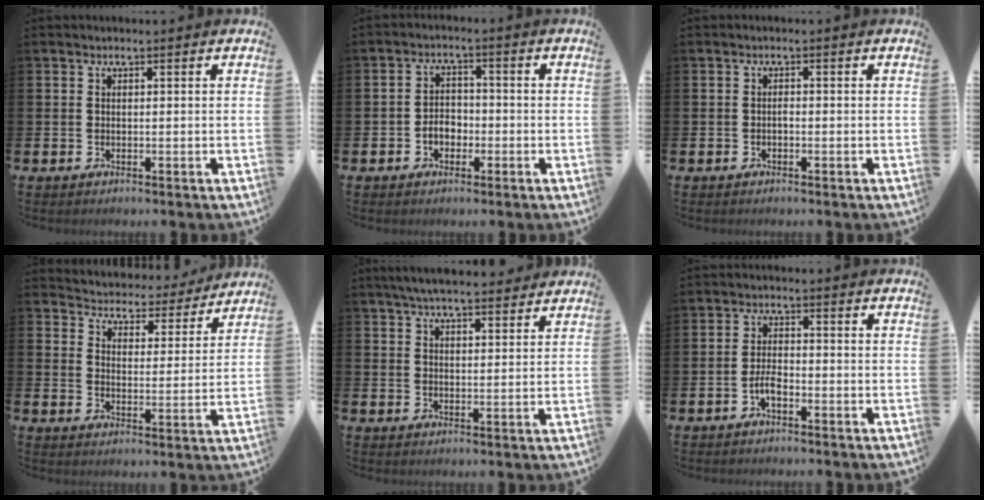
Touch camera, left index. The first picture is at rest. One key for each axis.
{"total": 3.1, "fx": -1.2, "fy": 2.3, "fz": 1.5, "tx": -0.027, "ty": 0.004, "tz": -0.028}
{"total": 0.6, "fx": -0.4, "fy": 0.3, "fz": 0.4, "tx": -0.003, "ty": -0.004, "tz": -0.008}
{"total": 4.1, "fx": 3.9, "fy": 1.2, "fz": -0.2, "tx": -0.019, "ty": -0.040, "tz": 0.061}
{"total": 4.9, "fx": 4.5, "fy": 0.7, "fz": 1.5, "tx": -0.039, "ty": -0.012, "tz": 0.083}
{"total": 2.6, "fx": -1.2, "fy": 0.9, "fz": 2.1, "tx": -0.033, "ty": 0.002, "tz": -0.025}